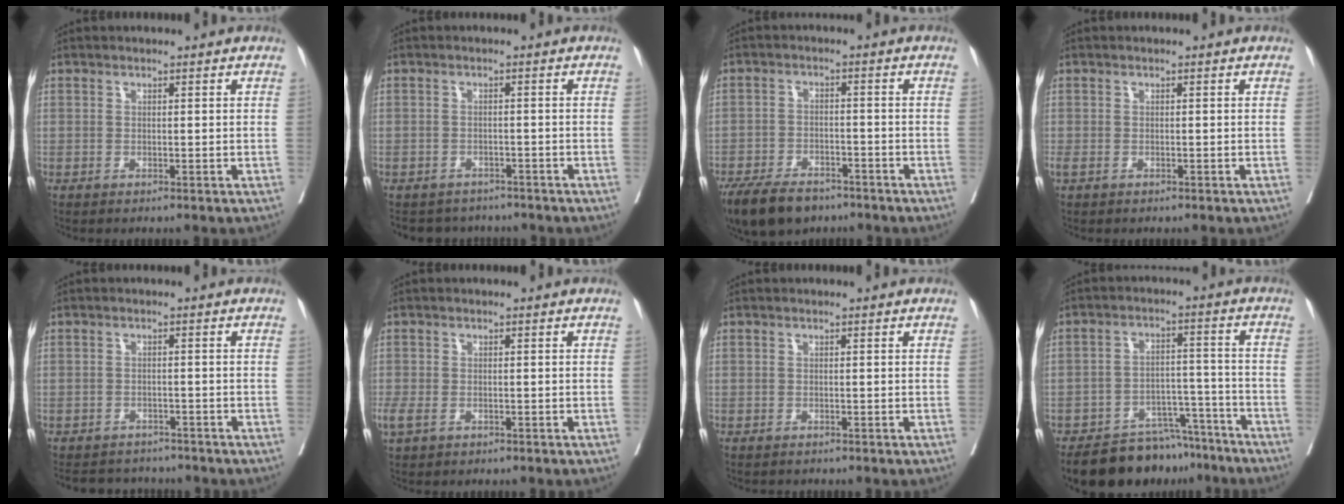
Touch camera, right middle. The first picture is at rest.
{"total": 5.4, "force": [-5.0, 2.2, 0.0], "torque": [0.004, 0.003, -0.064]}
{"total": 10.5, "force": [-7.9, 4.8, 4.9], "torque": [-0.088, -0.011, -0.129]}
{"total": 0.6, "force": [-0.2, 0.4, 0.4], "torque": [-0.017, -0.003, -0.002]}
{"total": 8.2, "force": [-7.6, 2.7, 1.5], "torque": [-0.025, 0.004, -0.098]}
{"total": 2.5, "force": [-1.0, 1.5, 1.7], "torque": [-0.048, -0.007, -0.013]}
{"total": 0.7, "force": [-0.7, 0.2, 0.0], "torque": [-0.009, -0.001, -0.014]}
{"total": 13.4, "force": [-11.4, 5.2, 4.6], "torque": [-0.054, 0.020, -0.172]}